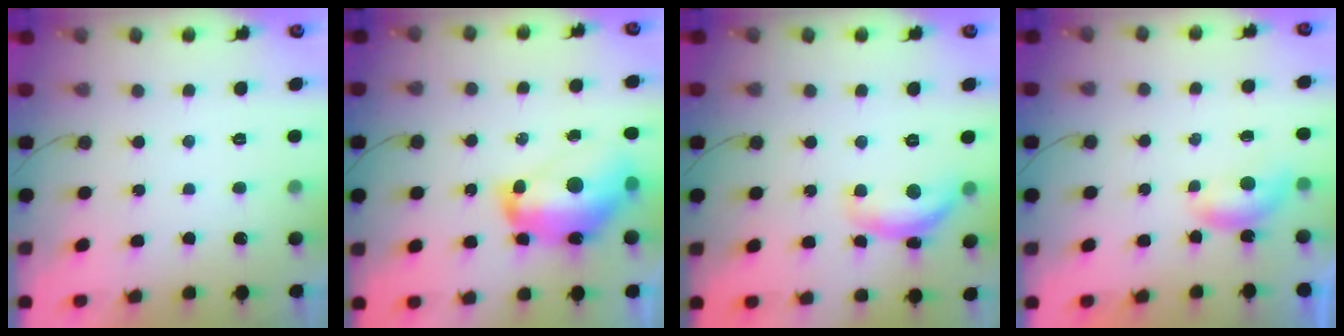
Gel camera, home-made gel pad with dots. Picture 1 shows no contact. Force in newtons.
{"total": 16.5, "press": 16.4, "slide": 1.6}
{"total": 12.1, "press": 12.1, "slide": 0.6}
{"total": 4.0, "press": 4.0, "slide": 0.4}